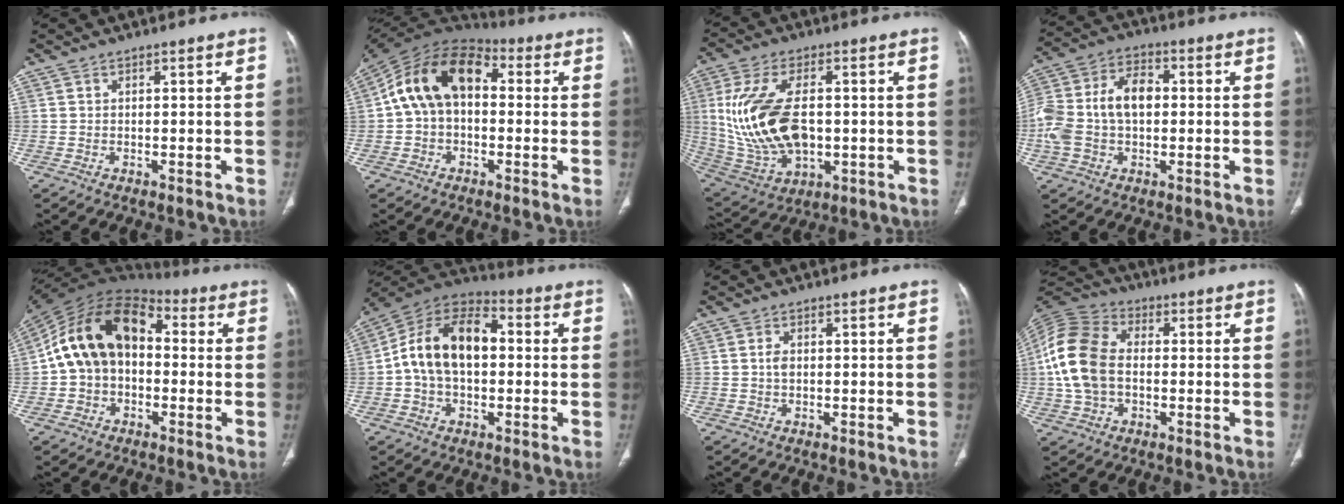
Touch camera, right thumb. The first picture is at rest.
{"total": 14.6, "force": [1.3, 9.9, 10.7], "torque": [-0.177, 0.044, 0.009]}
{"total": 19.1, "force": [0.5, 10.6, 15.8], "torque": [-0.320, -0.008, 0.026]}
{"total": 14.1, "force": [-0.1, 9.1, 10.7], "torque": [-0.223, 0.039, -0.005]}
{"total": 16.4, "force": [0.6, 11.5, 11.6], "torque": [-0.187, 0.044, -0.001]}
{"total": 16.0, "force": [0.6, 10.3, 12.2], "torque": [-0.201, 0.040, 0.001]}
{"total": 1.5, "force": [0.0, 1.0, 1.2], "torque": [-0.024, 0.001, -0.003]}
{"total": 14.5, "force": [-0.3, 10.0, 10.5], "torque": [-0.221, 0.027, -0.010]}